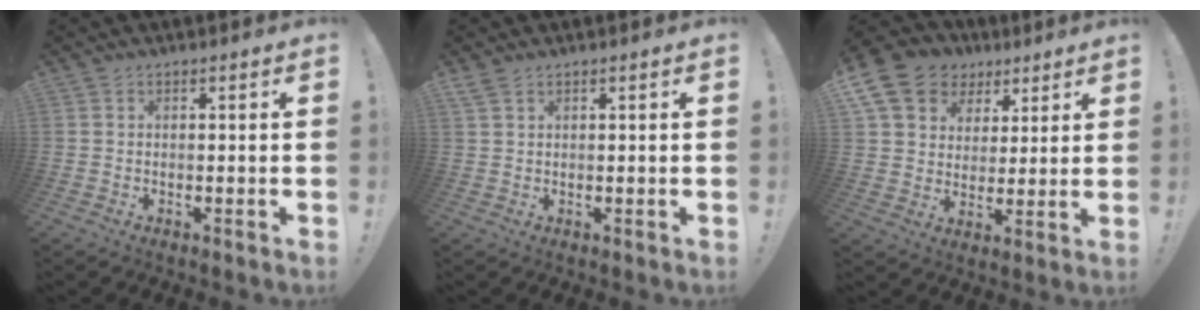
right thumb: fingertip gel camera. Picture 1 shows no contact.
{"total": 2.2, "force": [1.7, 0.6, 1.4], "torque": [-0.032, -0.002, 0.033]}
{"total": 14.7, "force": [7.9, 10.9, 5.9], "torque": [-0.099, -0.047, 0.159]}